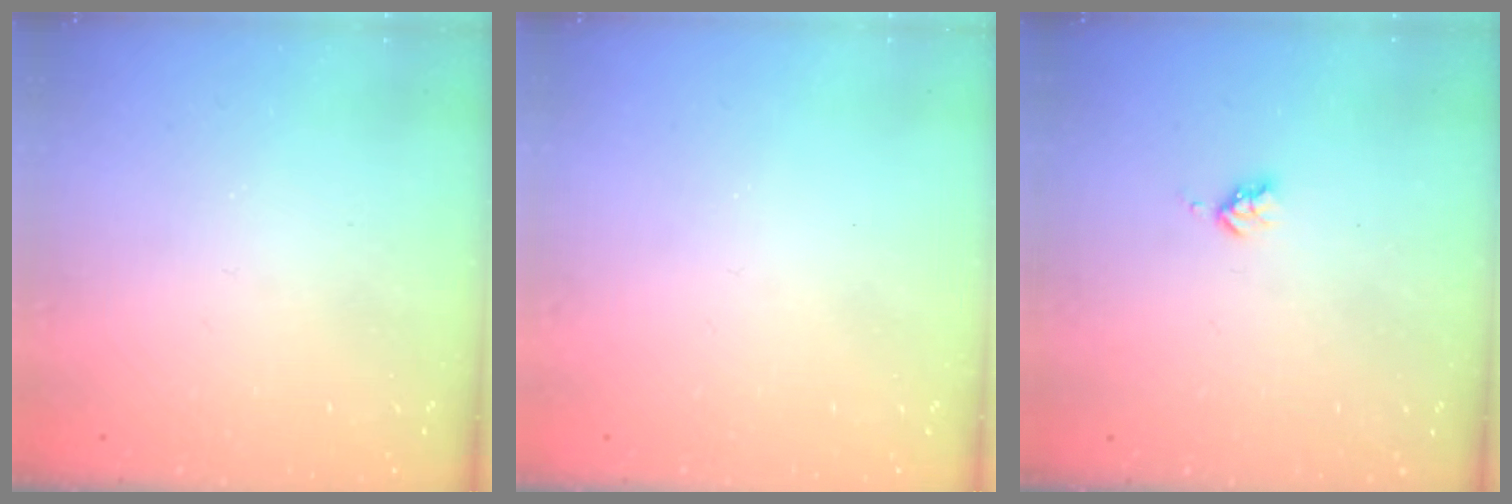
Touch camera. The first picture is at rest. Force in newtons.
{"total": 0.0}
{"total": 2.7, "press": 2.6, "slide": 0.5}